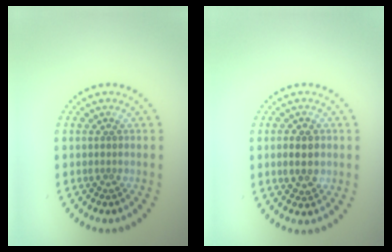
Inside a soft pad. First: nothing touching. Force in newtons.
{"total": 2.7, "press": 2.7, "slide": 0.2}